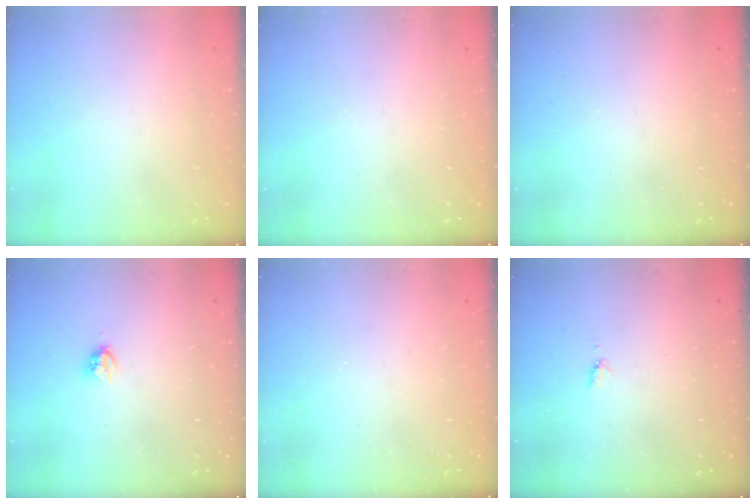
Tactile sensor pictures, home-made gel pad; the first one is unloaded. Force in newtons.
{"total": 0.6, "press": 0.4, "slide": 0.4}
{"total": 0.0}
{"total": 3.8, "press": 3.7, "slide": 0.4}
{"total": 0.0}
{"total": 4.1, "press": 4.0, "slide": 0.6}